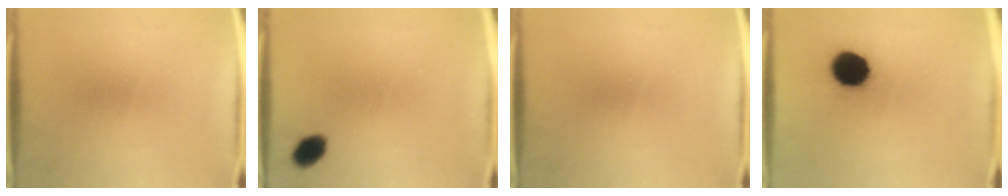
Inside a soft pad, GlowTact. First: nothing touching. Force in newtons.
{"total": 4.2}
{"total": 0.0}
{"total": 13.6}